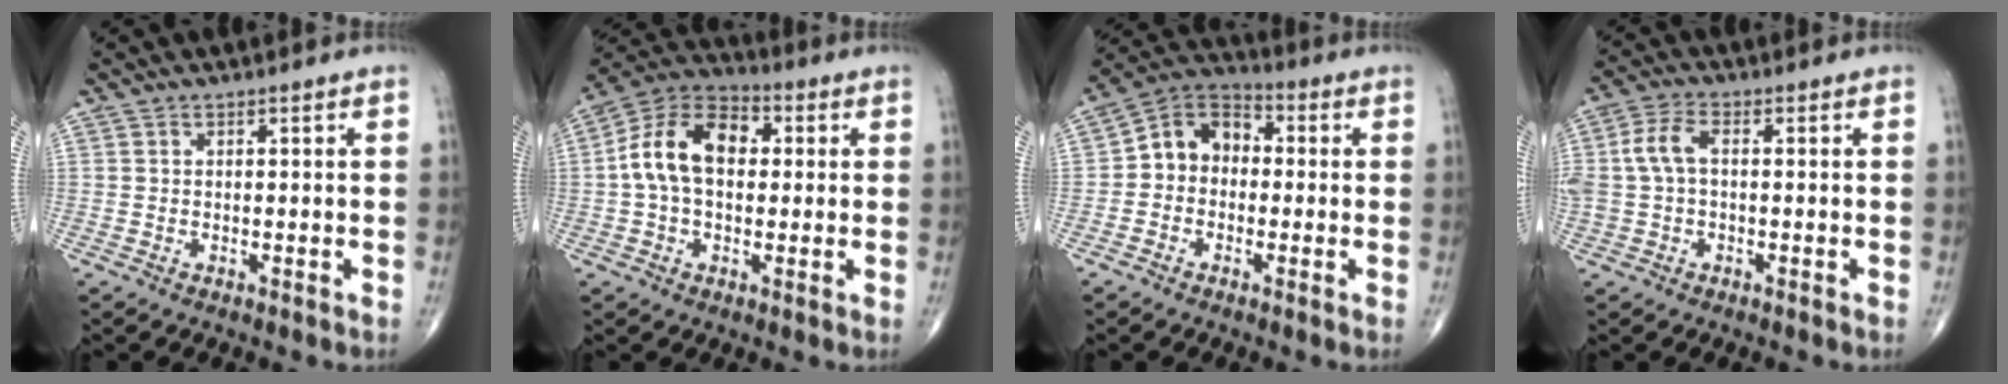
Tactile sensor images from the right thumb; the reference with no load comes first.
{"total": 13.6, "force": [1.4, 8.7, 10.4], "torque": [-0.179, 0.033, 0.011]}
{"total": 9.2, "force": [-0.4, 7.3, 5.7], "torque": [-0.068, 0.036, -0.027]}
{"total": 6.5, "force": [0.4, 3.9, 5.2], "torque": [-0.124, 0.024, 0.005]}